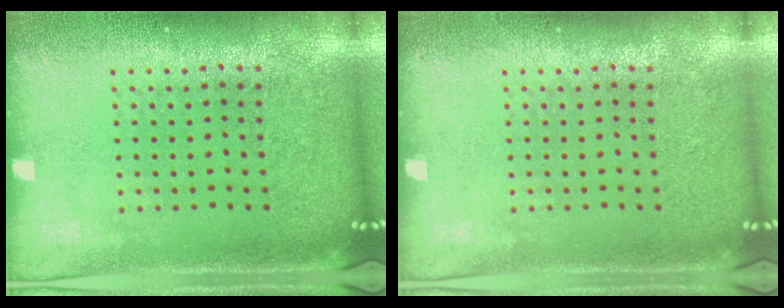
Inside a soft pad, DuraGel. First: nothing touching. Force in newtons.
{"total": 0.0}